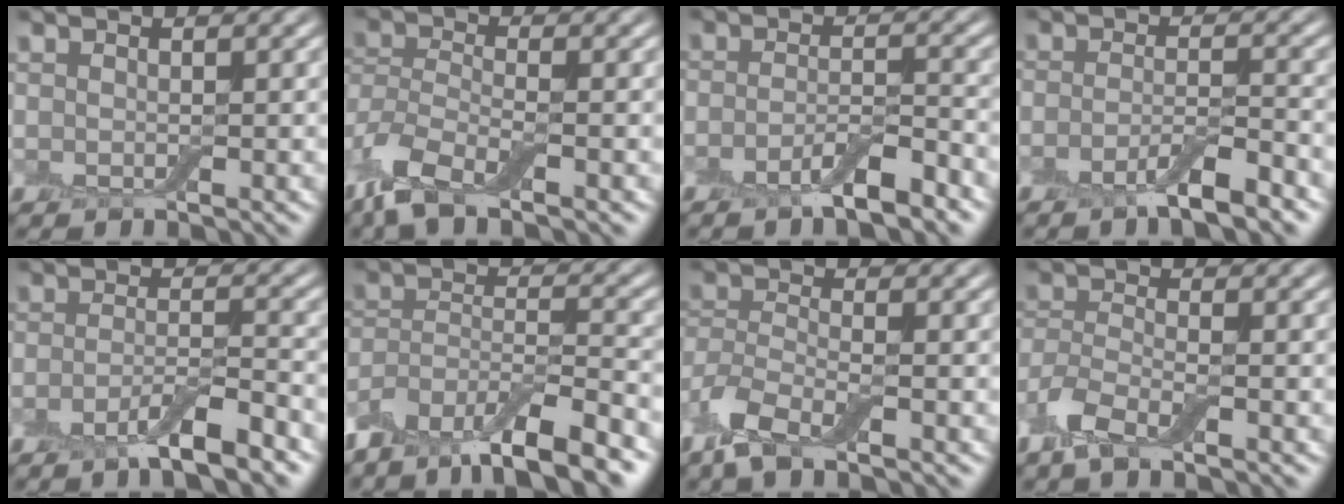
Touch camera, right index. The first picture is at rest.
{"total": 6.0, "force": [-4.0, 2.3, 3.8], "torque": [-0.081, -0.006, -0.090]}
{"total": 3.9, "force": [-2.6, 0.8, 2.9], "torque": [-0.052, 0.002, -0.052]}
{"total": 3.9, "force": [-2.5, 0.7, 2.9], "torque": [-0.052, 0.000, -0.053]}
{"total": 4.6, "force": [-3.0, 0.8, 3.4], "torque": [-0.057, 0.001, -0.061]}
{"total": 10.8, "force": [-8.3, 3.4, 6.0], "torque": [-0.109, 0.001, -0.149]}
{"total": 5.0, "force": [-3.3, 1.9, 3.3], "torque": [-0.072, -0.008, -0.078]}
{"total": 4.1, "force": [-2.6, 1.4, 2.7], "torque": [-0.062, -0.009, -0.066]}